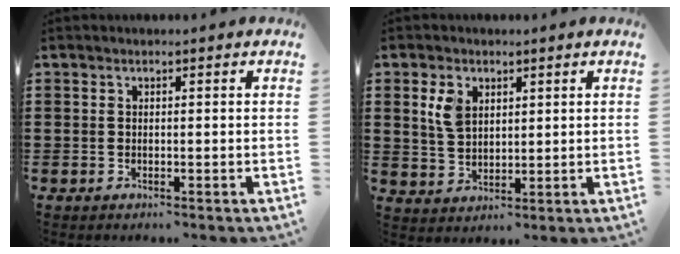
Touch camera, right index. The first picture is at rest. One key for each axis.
{"total": 4.7, "fx": 2.0, "fy": 3.1, "fz": 2.9, "tx": -0.069, "ty": 0.011, "tz": 0.037}